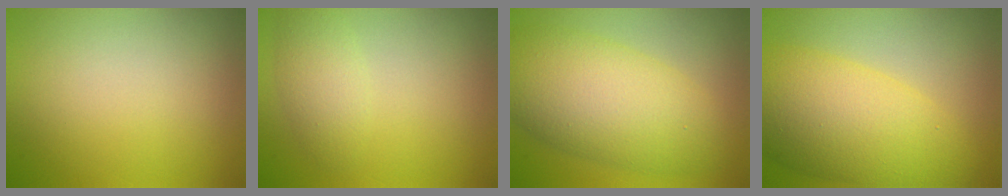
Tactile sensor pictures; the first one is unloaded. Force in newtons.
{"total": 2.2, "press": 2.2, "slide": 0.0}
{"total": 8.0, "press": 8.0, "slide": 0.1}
{"total": 8.0, "press": 8.0, "slide": 0.1}